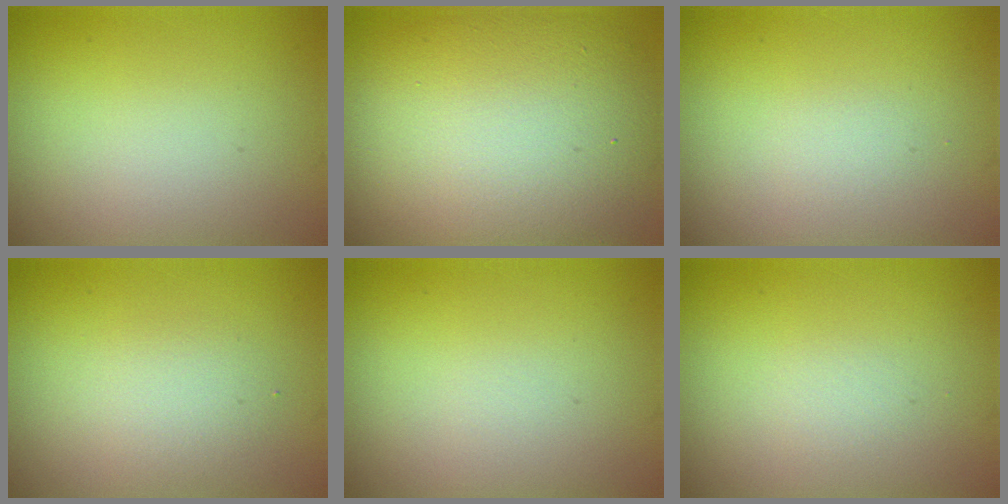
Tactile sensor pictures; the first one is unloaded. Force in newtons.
{"total": 12.9, "press": 12.9, "slide": 0.5}
{"total": 0.6, "press": 0.6, "slide": 0.0}
{"total": 2.0, "press": 1.9, "slide": 0.2}
{"total": 0.0}
{"total": 0.6, "press": 0.6, "slide": 0.1}